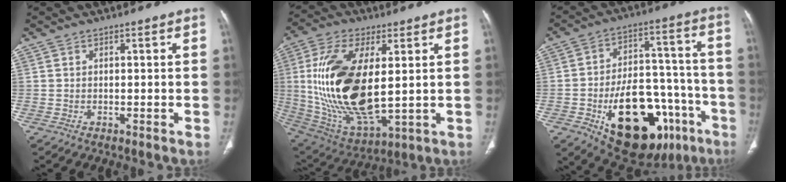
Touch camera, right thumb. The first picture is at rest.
{"total": 23.5, "force": [2.3, 10.9, 20.7], "torque": [-0.418, -0.020, 0.056]}
{"total": 27.3, "force": [-12.0, 14.6, 19.7], "torque": [-0.249, 0.059, -0.162]}